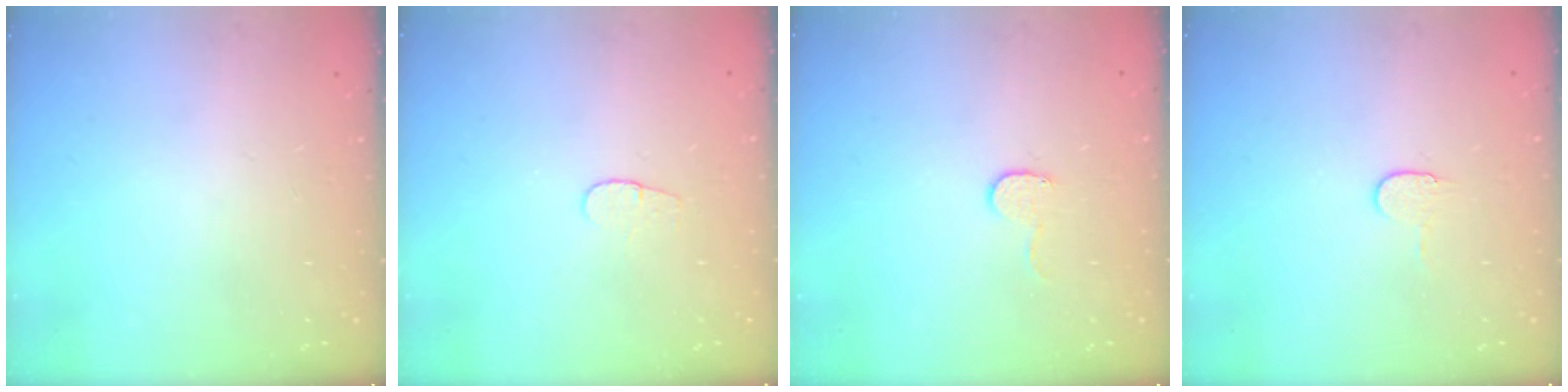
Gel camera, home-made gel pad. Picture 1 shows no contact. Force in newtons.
{"total": 3.6, "press": 3.6, "slide": 0.4}
{"total": 4.9, "press": 4.9, "slide": 0.4}
{"total": 4.1, "press": 4.1, "slide": 0.4}